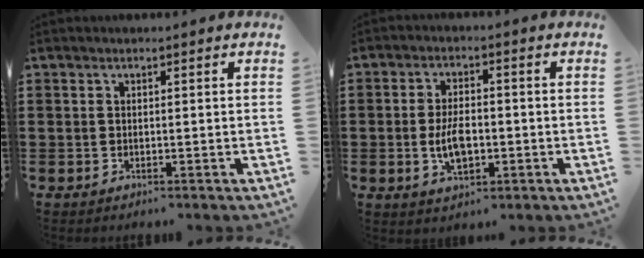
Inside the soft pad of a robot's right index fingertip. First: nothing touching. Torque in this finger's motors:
{"motor_torque": [2.14, 0.00, 0.29, 0.05]}